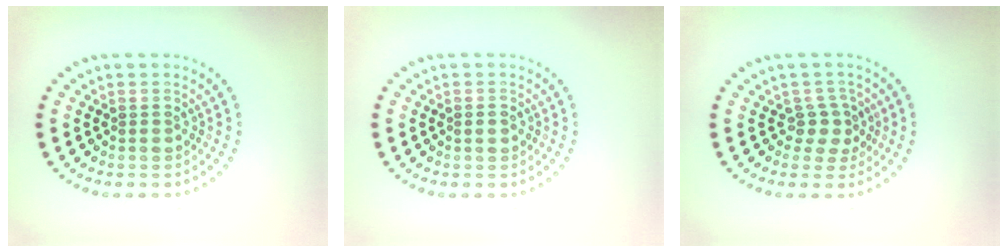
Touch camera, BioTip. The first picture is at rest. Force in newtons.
{"total": 1.0, "press": 1.0, "slide": 0.0}
{"total": 2.0, "press": 1.6, "slide": 1.2}